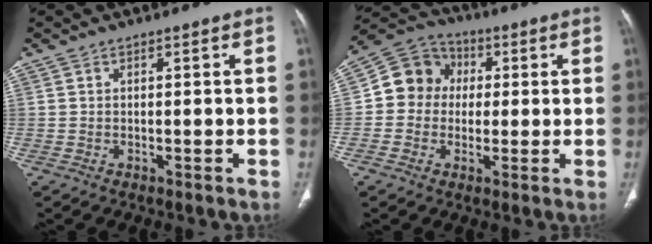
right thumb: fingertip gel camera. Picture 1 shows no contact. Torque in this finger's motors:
{"motor_torque": [0.59, 2.00, 0.47, -0.64, 0.01]}